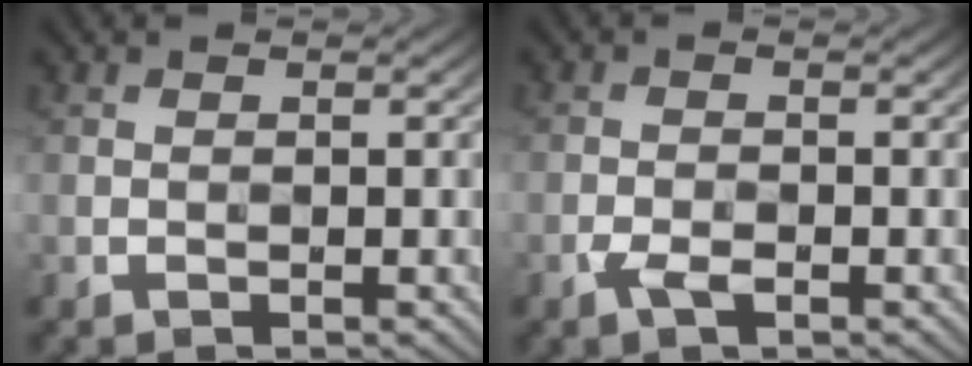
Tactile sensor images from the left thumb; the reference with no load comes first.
{"total": 2.2, "force": [-1.3, 1.1, 1.4], "torque": [-0.029, -0.002, -0.029]}